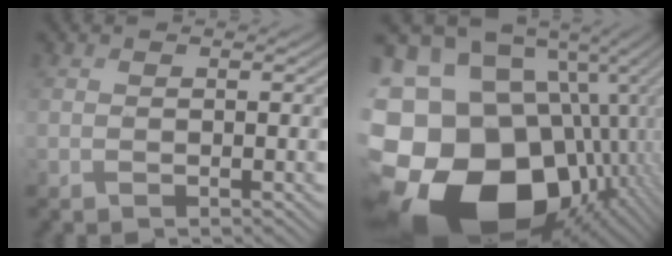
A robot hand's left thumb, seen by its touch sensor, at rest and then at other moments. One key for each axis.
{"total": 24.1, "fx": -6.1, "fy": 18.7, "fz": 13.9, "tx": -0.302, "ty": -0.041, "tz": -0.093}